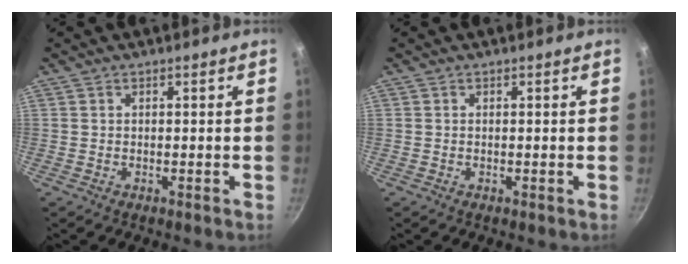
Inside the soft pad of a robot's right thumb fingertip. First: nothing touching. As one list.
[{"total": 0.0}]